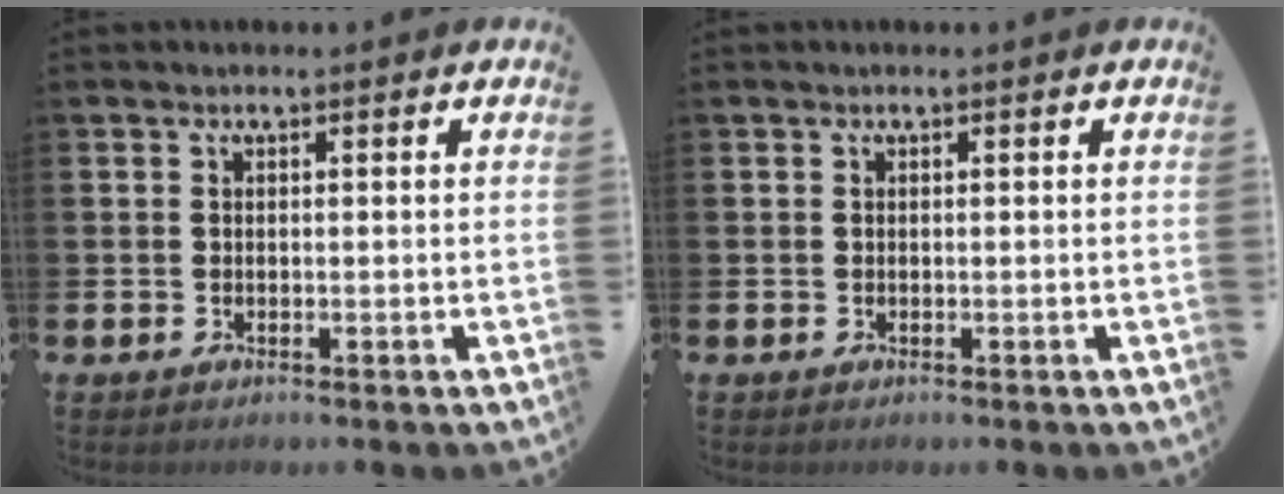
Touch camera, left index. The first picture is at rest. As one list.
[{"total": 0.0}]